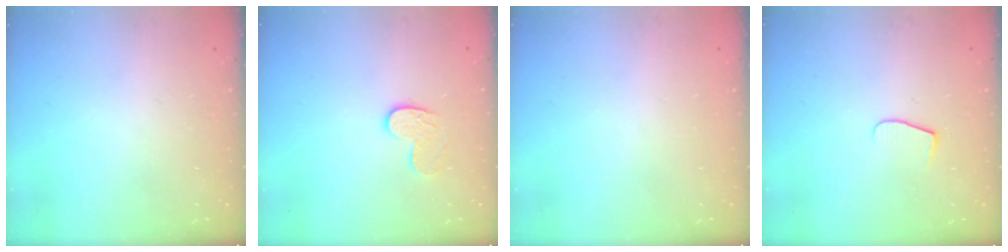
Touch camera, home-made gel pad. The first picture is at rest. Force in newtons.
{"total": 8.0, "press": 8.0, "slide": 0.4}
{"total": 0.0}
{"total": 7.5, "press": 7.5, "slide": 0.6}